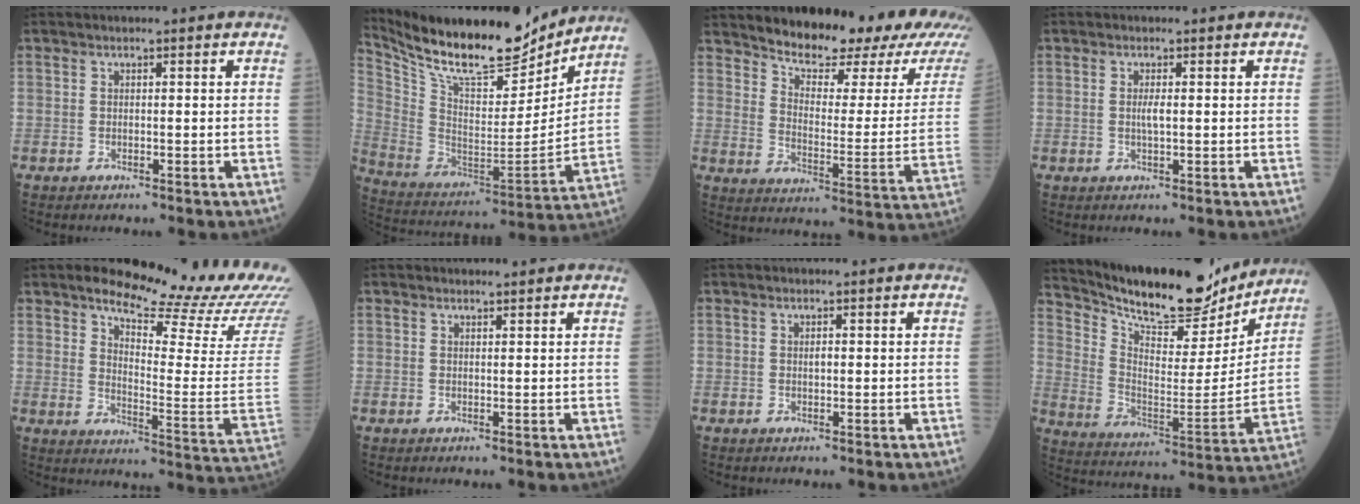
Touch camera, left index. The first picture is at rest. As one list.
[{"total": 21.4, "force": [18.7, 4.8, 9.2], "torque": [-0.185, -0.017, 0.315]}, {"total": 17.6, "force": [15.2, 3.1, 8.4], "torque": [-0.115, -0.048, 0.193]}, {"total": 1.3, "force": [-0.2, 0.2, 1.3], "torque": [-0.029, -0.004, -0.005]}, {"total": 19.4, "force": [17.7, 1.9, 7.6], "torque": [-0.116, -0.102, 0.210]}, {"total": 0.9, "force": [0.8, 0.1, 0.0], "torque": [-0.007, 0.002, 0.014]}, {"total": 0.6, "force": [-0.2, 0.3, 0.5], "torque": [-0.011, -0.003, -0.005]}, {"total": 19.6, "force": [17.9, 5.1, 6.2], "torque": [-0.118, -0.027, 0.270]}]